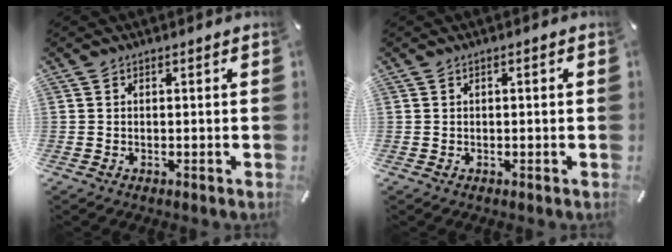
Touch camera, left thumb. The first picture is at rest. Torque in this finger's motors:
{"motor_torque": [0.03, -0.08, 0.02, -0.07, -0.01]}